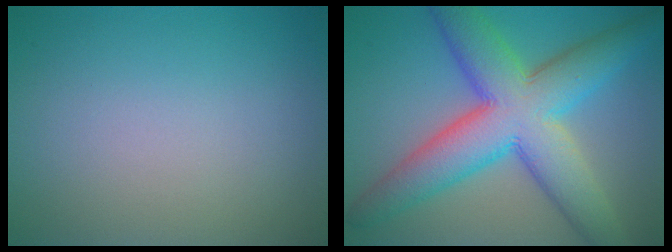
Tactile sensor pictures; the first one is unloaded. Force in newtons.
{"total": 10.8, "press": 10.8, "slide": 0.3}